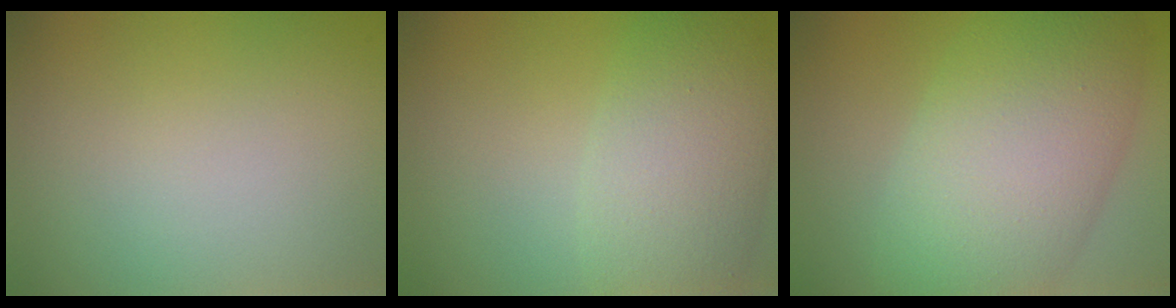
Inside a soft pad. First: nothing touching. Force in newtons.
{"total": 5.8, "press": 5.8, "slide": 0.3}
{"total": 10.6, "press": 10.6, "slide": 0.8}